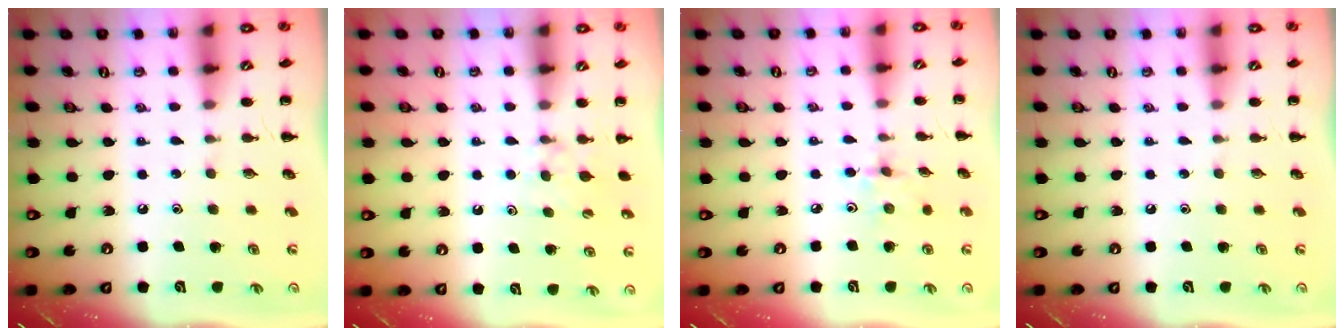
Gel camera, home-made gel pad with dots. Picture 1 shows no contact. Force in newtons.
{"total": 5.3, "press": 5.1, "slide": 1.6}
{"total": 2.9, "press": 2.7, "slide": 0.9}
{"total": 0.0}